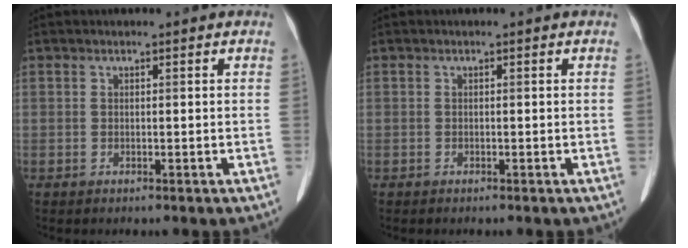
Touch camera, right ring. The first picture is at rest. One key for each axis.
{"total": 0.0}